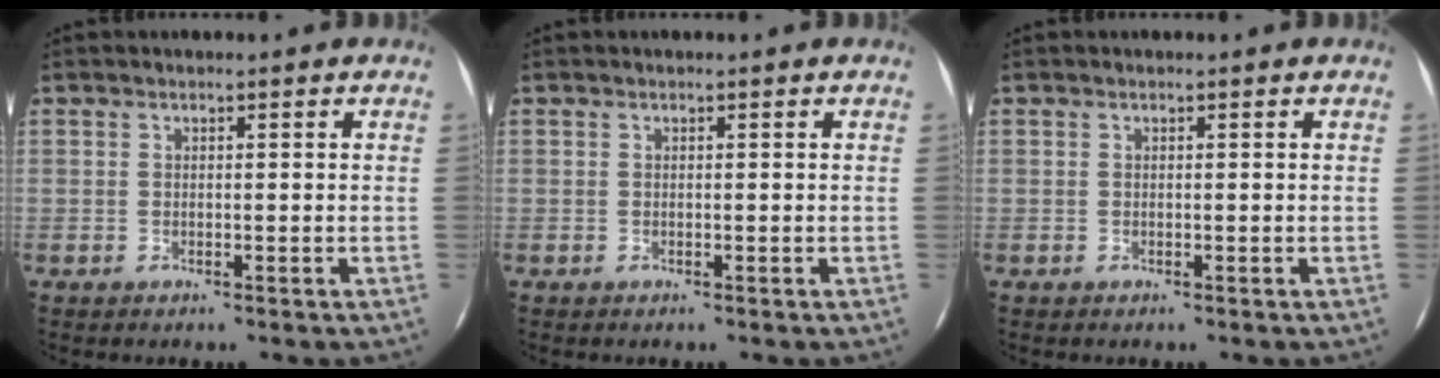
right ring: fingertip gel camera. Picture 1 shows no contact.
{"total": 0.0}
{"total": 0.0}